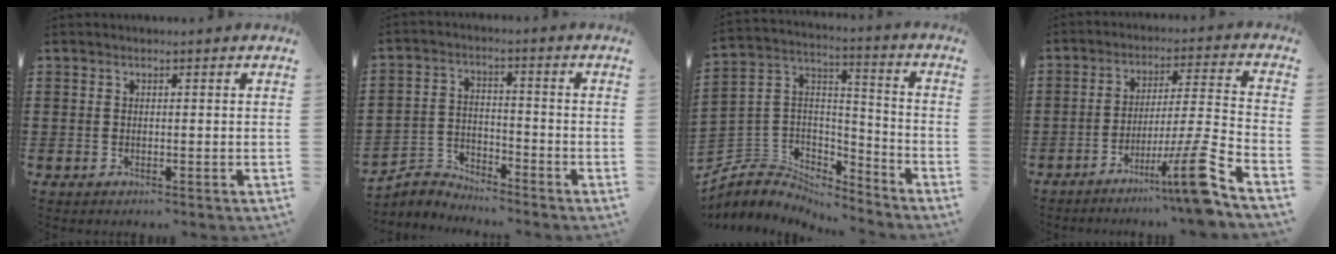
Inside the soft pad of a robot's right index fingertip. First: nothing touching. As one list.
[{"total": 4.0, "force": [-3.8, 1.0, -0.1], "torque": [-0.021, 0.001, -0.085]}, {"total": 5.5, "force": [-4.6, 3.1, 0.1], "torque": [-0.038, -0.013, -0.100]}, {"total": 12.4, "force": [-7.5, -0.5, 9.9], "torque": [-0.151, -0.002, -0.132]}]